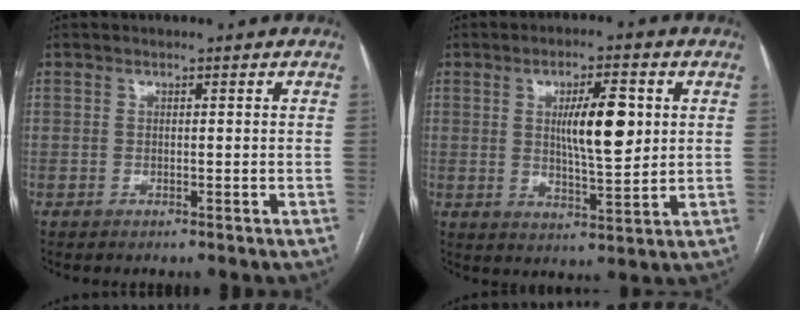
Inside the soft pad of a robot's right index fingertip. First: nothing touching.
{"total": 9.3, "force": [2.0, 2.1, 8.8], "torque": [-0.143, -0.001, 0.038]}